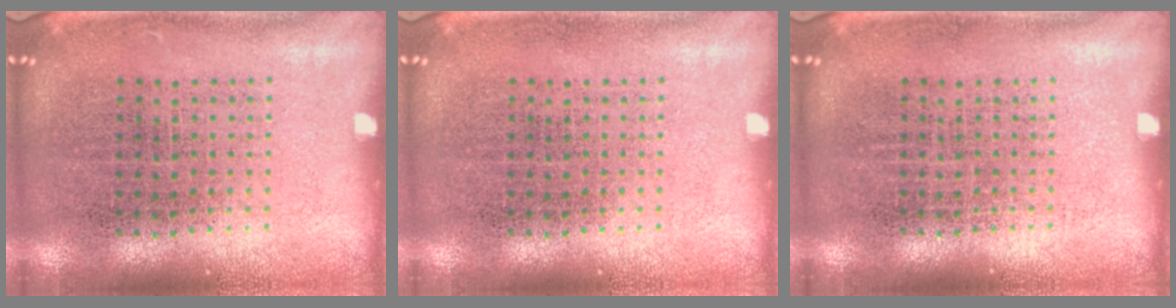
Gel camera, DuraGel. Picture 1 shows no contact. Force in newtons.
{"total": 0.0}
{"total": 0.0}